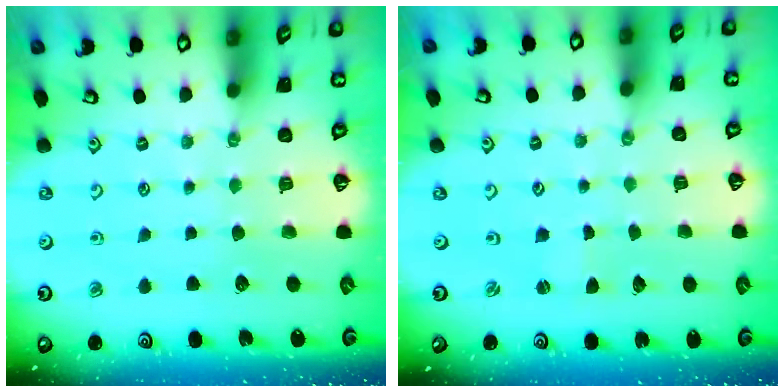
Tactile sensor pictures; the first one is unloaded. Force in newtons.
{"total": 0.0}